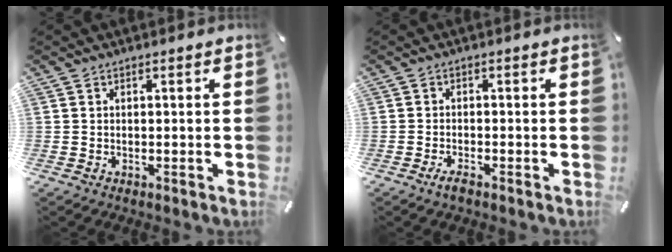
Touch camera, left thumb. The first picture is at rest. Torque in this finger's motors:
{"motor_torque": [-0.07, 0.09, 0.00, 0.00, 0.00]}